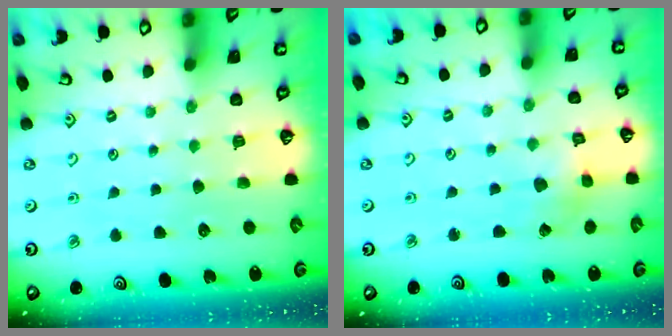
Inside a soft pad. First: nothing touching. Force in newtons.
{"total": 2.7, "press": 2.7, "slide": 0.2}